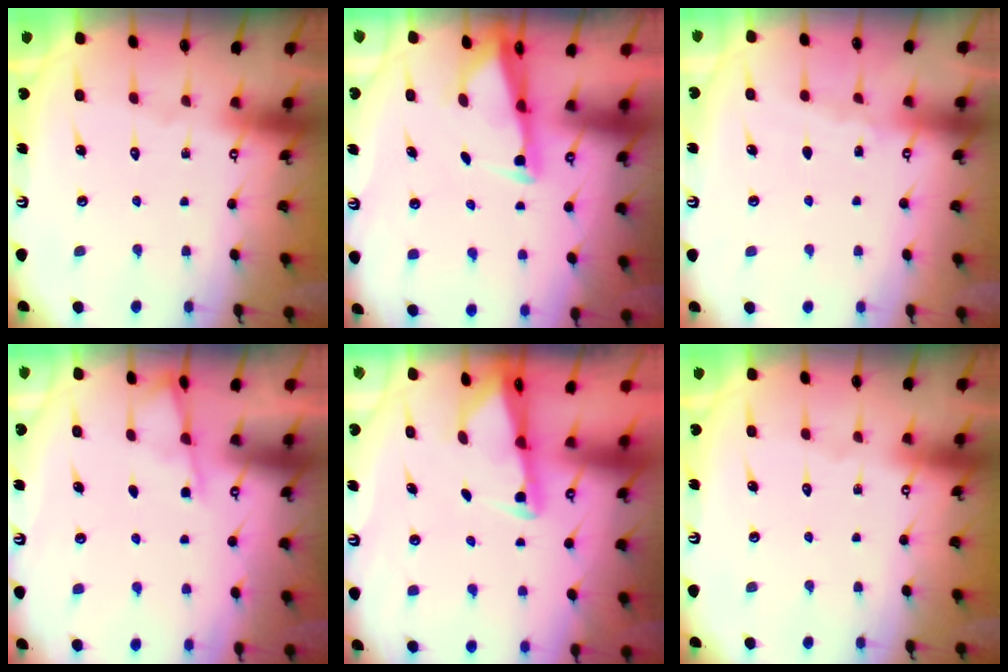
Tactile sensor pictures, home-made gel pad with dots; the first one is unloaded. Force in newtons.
{"total": 2.6, "press": 2.5, "slide": 0.7}
{"total": 3.0, "press": 3.0, "slide": 0.4}
{"total": 2.7, "press": 2.6, "slide": 0.4}
{"total": 2.0, "press": 2.0, "slide": 0.3}
{"total": 0.0}